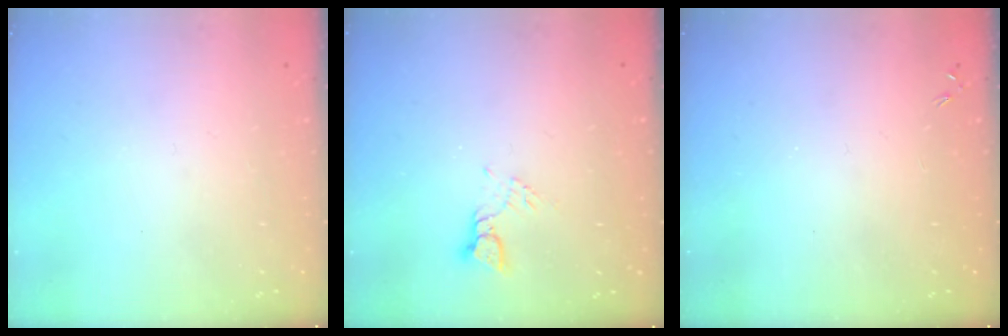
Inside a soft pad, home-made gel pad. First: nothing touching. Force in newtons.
{"total": 3.4, "press": 3.4, "slide": 0.4}
{"total": 0.0}